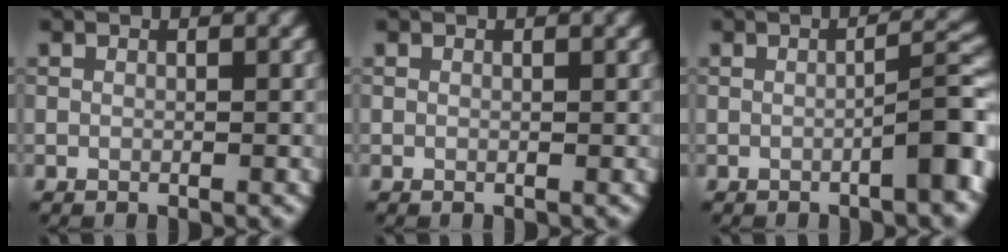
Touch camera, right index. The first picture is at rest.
{"total": 0.0}
{"total": 4.1, "force": [-1.8, 0.6, 3.7], "torque": [-0.047, 0.021, -0.028]}